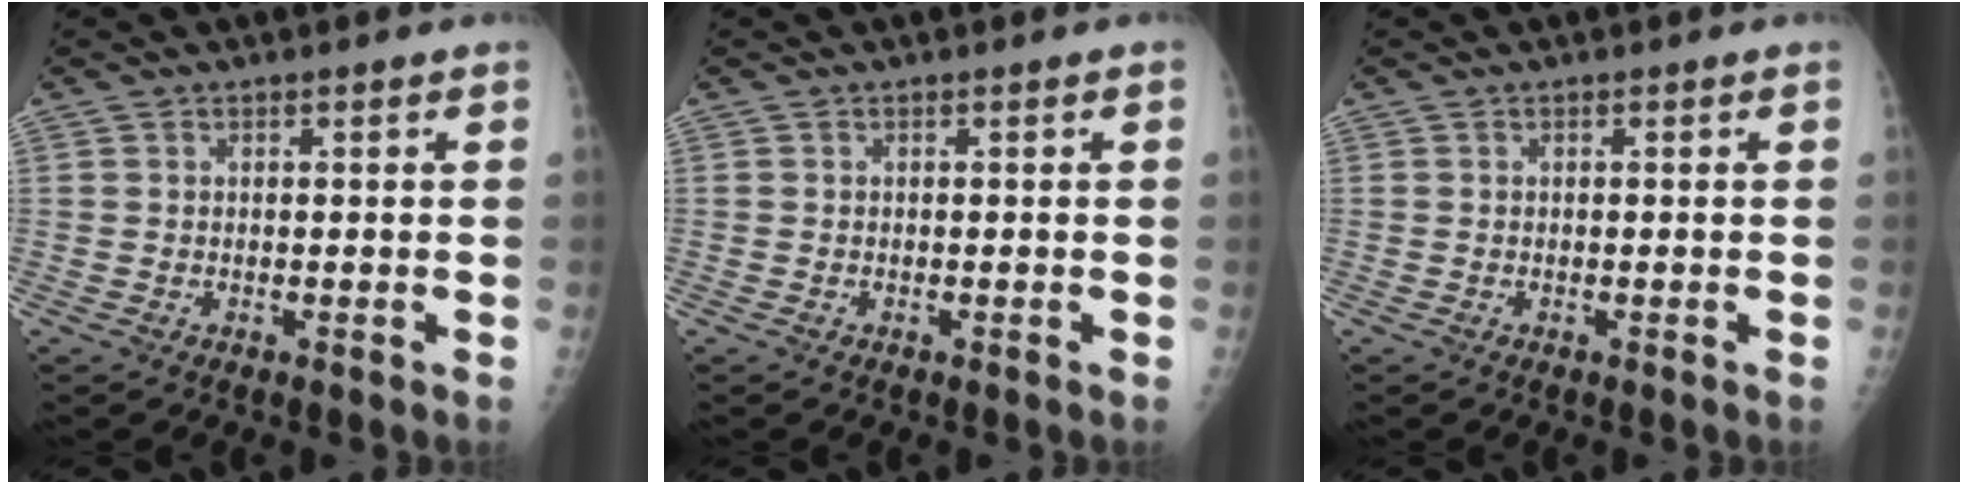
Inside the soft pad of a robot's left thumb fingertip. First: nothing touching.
{"total": 0.0}
{"total": 0.0}